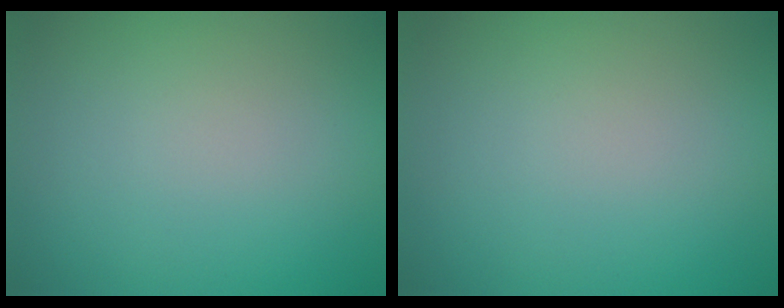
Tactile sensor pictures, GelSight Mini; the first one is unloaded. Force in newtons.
{"total": 0.0}